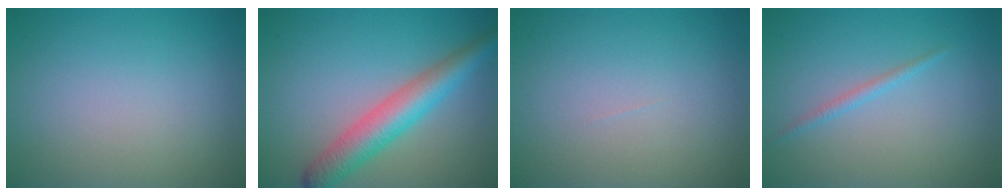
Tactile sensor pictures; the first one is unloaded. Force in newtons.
{"total": 5.2, "press": 5.2, "slide": 0.1}
{"total": 0.0}
{"total": 1.0, "press": 1.0, "slide": 0.1}